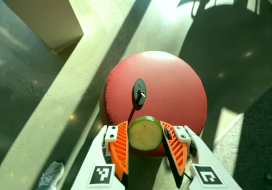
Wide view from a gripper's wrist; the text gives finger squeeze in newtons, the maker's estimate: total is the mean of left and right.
{"total": 9.4, "left": 9.4, "right": 9.4}